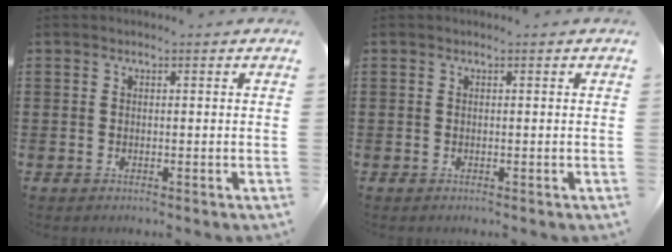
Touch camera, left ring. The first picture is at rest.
{"total": 0.0}